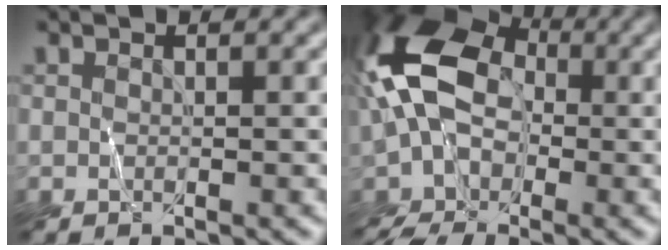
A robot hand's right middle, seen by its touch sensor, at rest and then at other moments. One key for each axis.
{"total": 11.4, "fx": -2.0, "fy": 7.6, "fz": 8.2, "tx": -0.190, "ty": 0.011, "tz": -0.053}